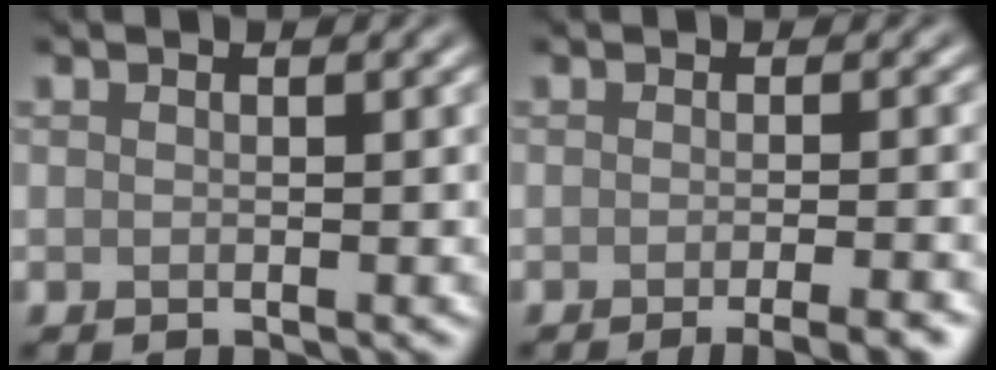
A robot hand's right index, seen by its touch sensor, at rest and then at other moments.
{"total": 4.3, "force": [-2.4, 1.1, 3.4], "torque": [-0.022, 0.005, -0.029]}